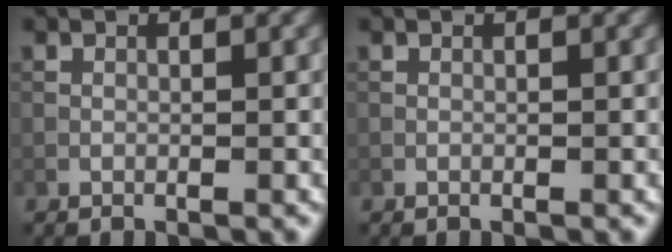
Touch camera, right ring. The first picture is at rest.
{"total": 0.0}